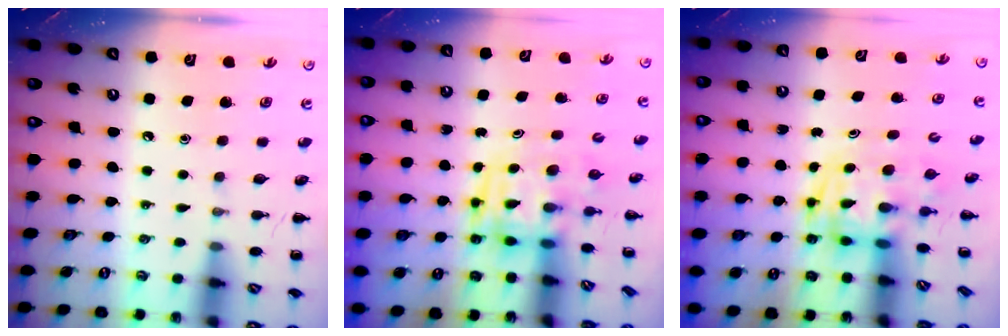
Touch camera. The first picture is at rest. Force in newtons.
{"total": 3.8, "press": 3.7, "slide": 0.7}
{"total": 2.7, "press": 2.7, "slide": 0.5}